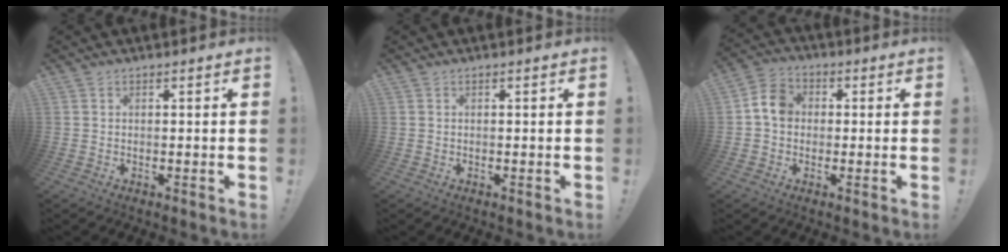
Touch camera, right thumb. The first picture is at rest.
{"total": 0.0}
{"total": 7.6, "force": [0.4, 6.1, 4.6], "torque": [-0.079, 0.024, 0.016]}